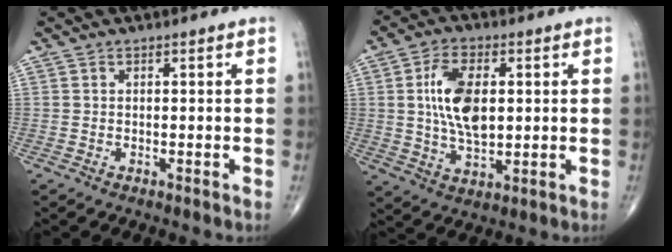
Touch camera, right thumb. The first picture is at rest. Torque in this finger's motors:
{"motor_torque": [0.81, 2.98, 1.60, 0.42, 0.17]}